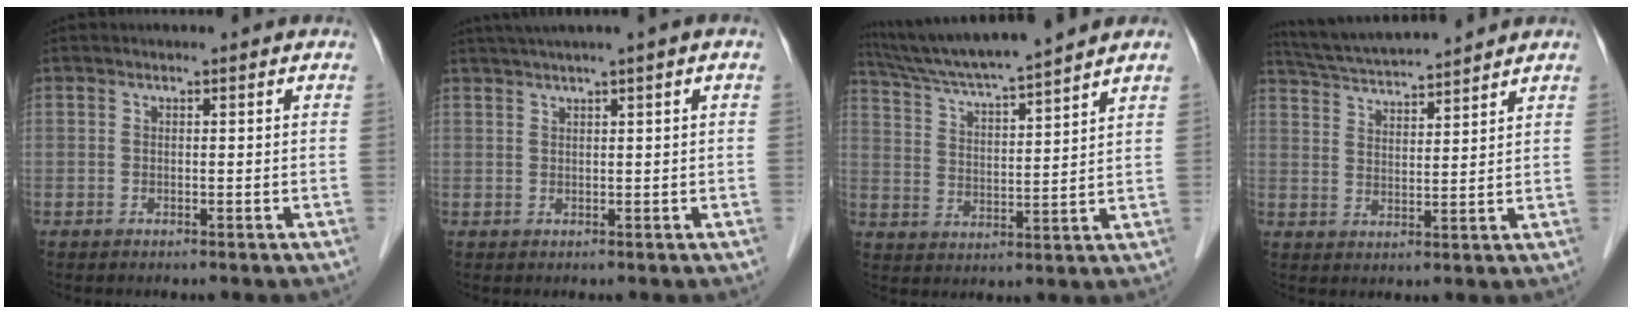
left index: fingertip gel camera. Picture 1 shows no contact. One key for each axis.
{"total": 4.2, "fx": 2.6, "fy": -0.8, "fz": 3.2, "tx": -0.058, "ty": 0.020, "tz": 0.049}
{"total": 13.4, "fx": 12.0, "fy": -1.1, "fz": 5.8, "tx": -0.110, "ty": 0.015, "tz": 0.202}
{"total": 10.8, "fx": 10.1, "fy": -0.2, "fz": 3.8, "tx": -0.077, "ty": 0.025, "tz": 0.170}